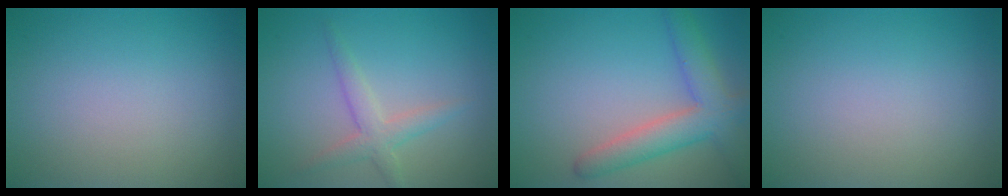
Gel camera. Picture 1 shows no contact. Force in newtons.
{"total": 2.5, "press": 2.5, "slide": 0.1}
{"total": 5.0, "press": 5.0, "slide": 0.3}
{"total": 0.0}